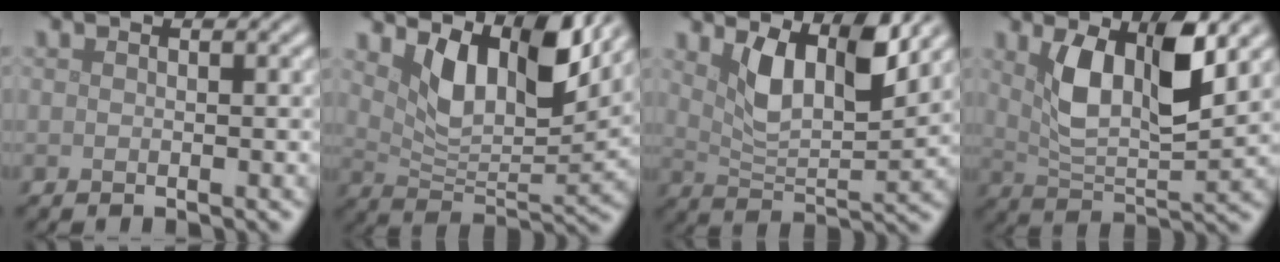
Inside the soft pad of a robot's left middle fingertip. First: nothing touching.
{"total": 7.5, "force": [3.9, 3.3, 5.5], "torque": [-0.095, -0.010, 0.065]}
{"total": 5.8, "force": [2.8, 2.3, 4.6], "torque": [-0.091, -0.009, 0.052]}
{"total": 7.0, "force": [2.4, 2.7, 5.9], "torque": [-0.116, -0.001, 0.048]}